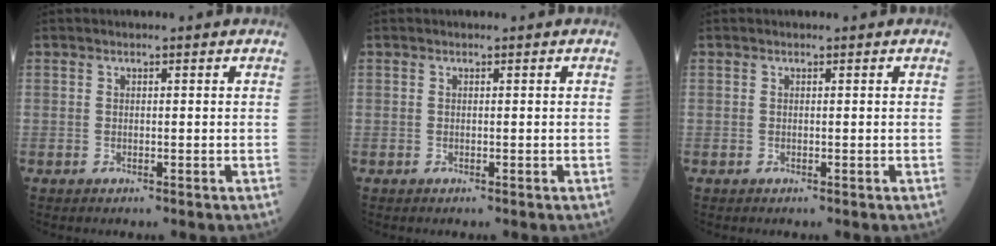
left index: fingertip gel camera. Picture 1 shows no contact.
{"total": 0.0}
{"total": 0.0}